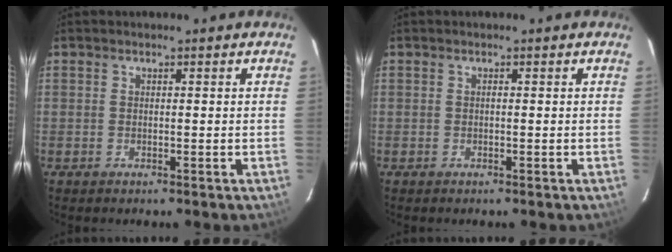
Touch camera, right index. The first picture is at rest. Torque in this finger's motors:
{"motor_torque": [0.12, -0.02, 0.06, 0.01]}